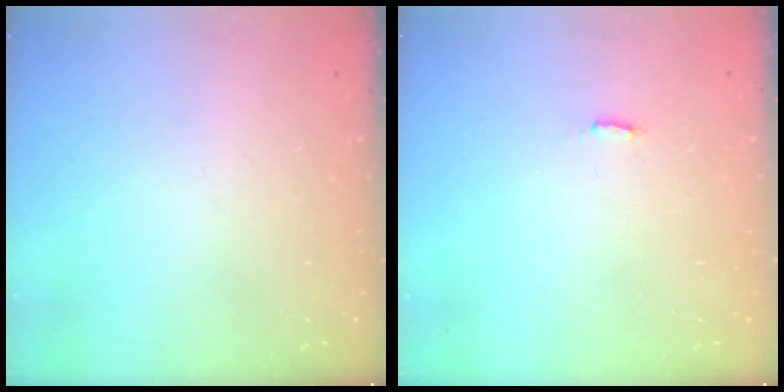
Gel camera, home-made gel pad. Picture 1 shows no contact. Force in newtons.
{"total": 3.0, "press": 2.9, "slide": 0.5}